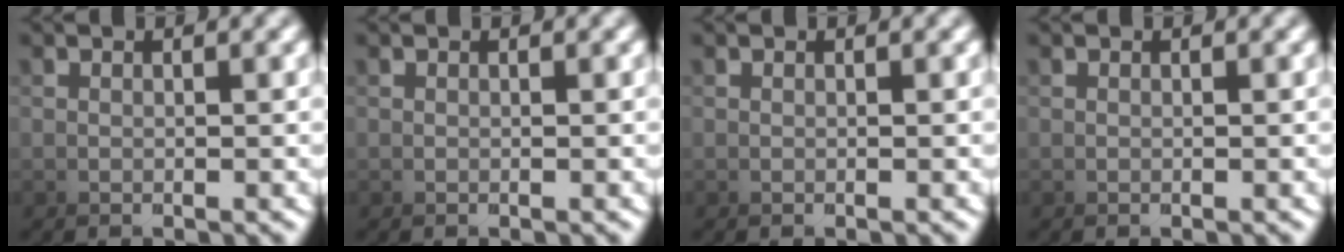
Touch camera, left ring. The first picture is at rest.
{"total": 0.0}
{"total": 0.0}
{"total": 0.0}